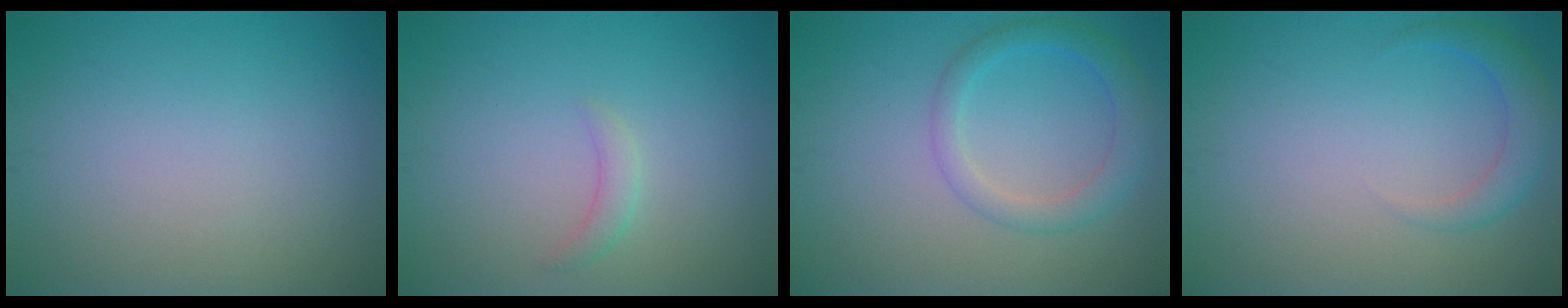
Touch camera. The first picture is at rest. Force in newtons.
{"total": 1.2, "press": 1.2, "slide": 0.1}
{"total": 3.0, "press": 3.0, "slide": 0.2}
{"total": 2.3, "press": 2.3, "slide": 0.2}